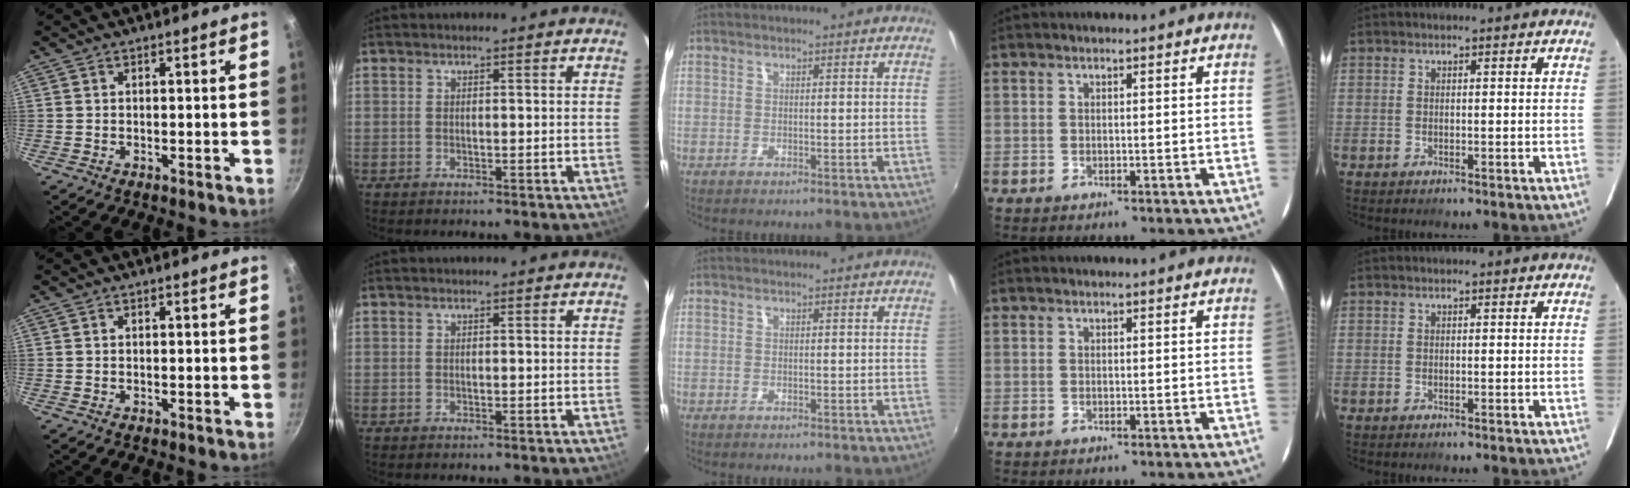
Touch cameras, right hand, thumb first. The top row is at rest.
{}